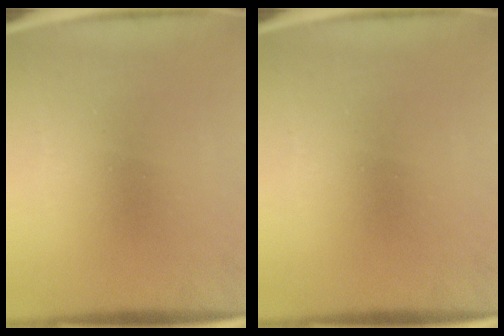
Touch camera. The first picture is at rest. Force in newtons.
{"total": 0.0}